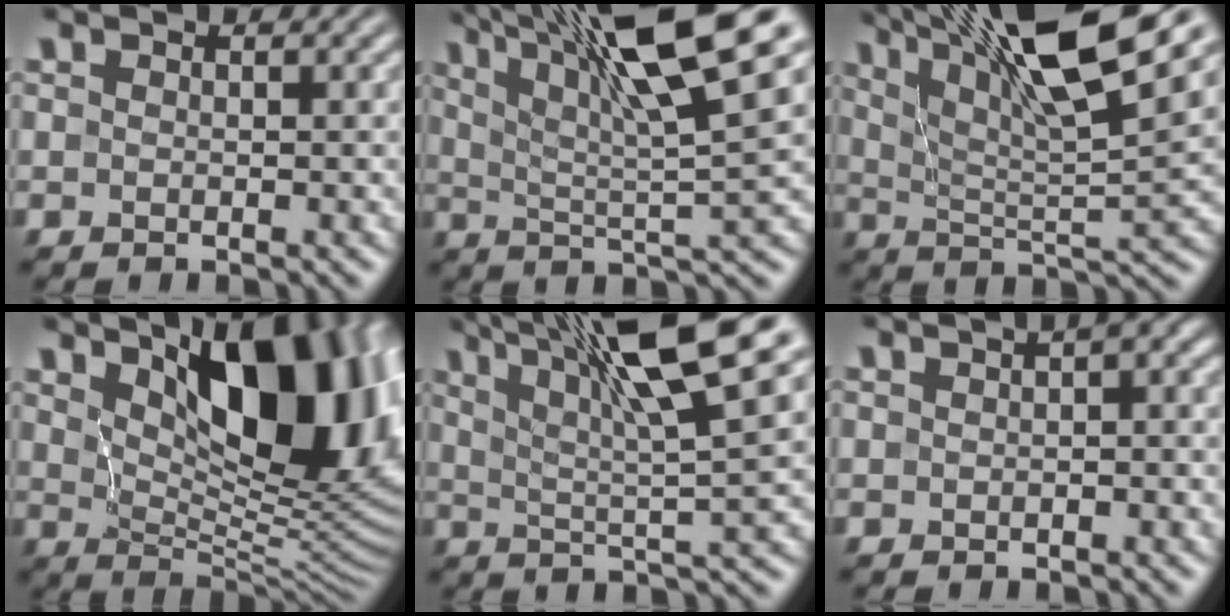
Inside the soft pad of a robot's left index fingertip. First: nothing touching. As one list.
[{"total": 13.2, "force": [7.2, 2.3, 10.8], "torque": [-0.178, 0.024, 0.120]}, {"total": 13.3, "force": [8.1, 2.4, 10.3], "torque": [-0.183, 0.019, 0.142]}, {"total": 13.1, "force": [4.9, 5.6, 10.7], "torque": [-0.151, 0.001, 0.087]}, {"total": 12.0, "force": [6.5, 1.7, 10.0], "torque": [-0.156, 0.022, 0.107]}, {"total": 2.1, "force": [0.2, 1.0, 1.8], "torque": [-0.021, 0.011, -0.001]}]